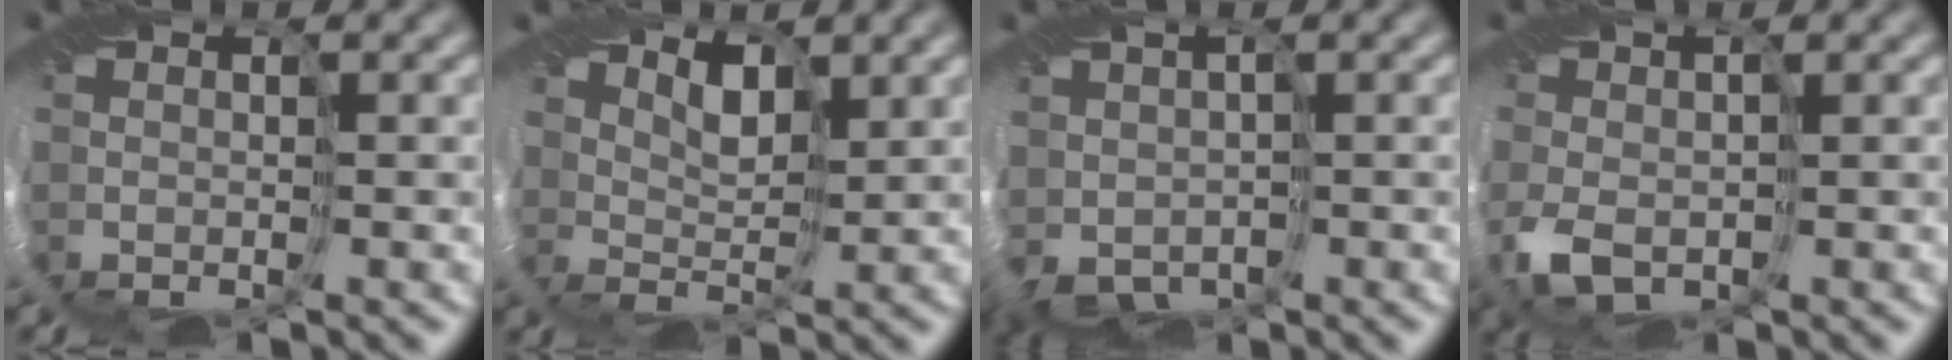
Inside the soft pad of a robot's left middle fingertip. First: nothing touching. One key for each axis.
{"total": 2.8, "fx": 1.8, "fy": 1.7, "fz": 1.3, "tx": -0.025, "ty": -0.002, "tz": 0.030}
{"total": 2.8, "fx": 0.1, "fy": 2.3, "fz": 1.5, "tx": -0.034, "ty": 0.007, "tz": 0.015}
{"total": 3.1, "fx": -0.9, "fy": 1.9, "fz": 2.3, "tx": -0.061, "ty": 0.001, "tz": -0.017}